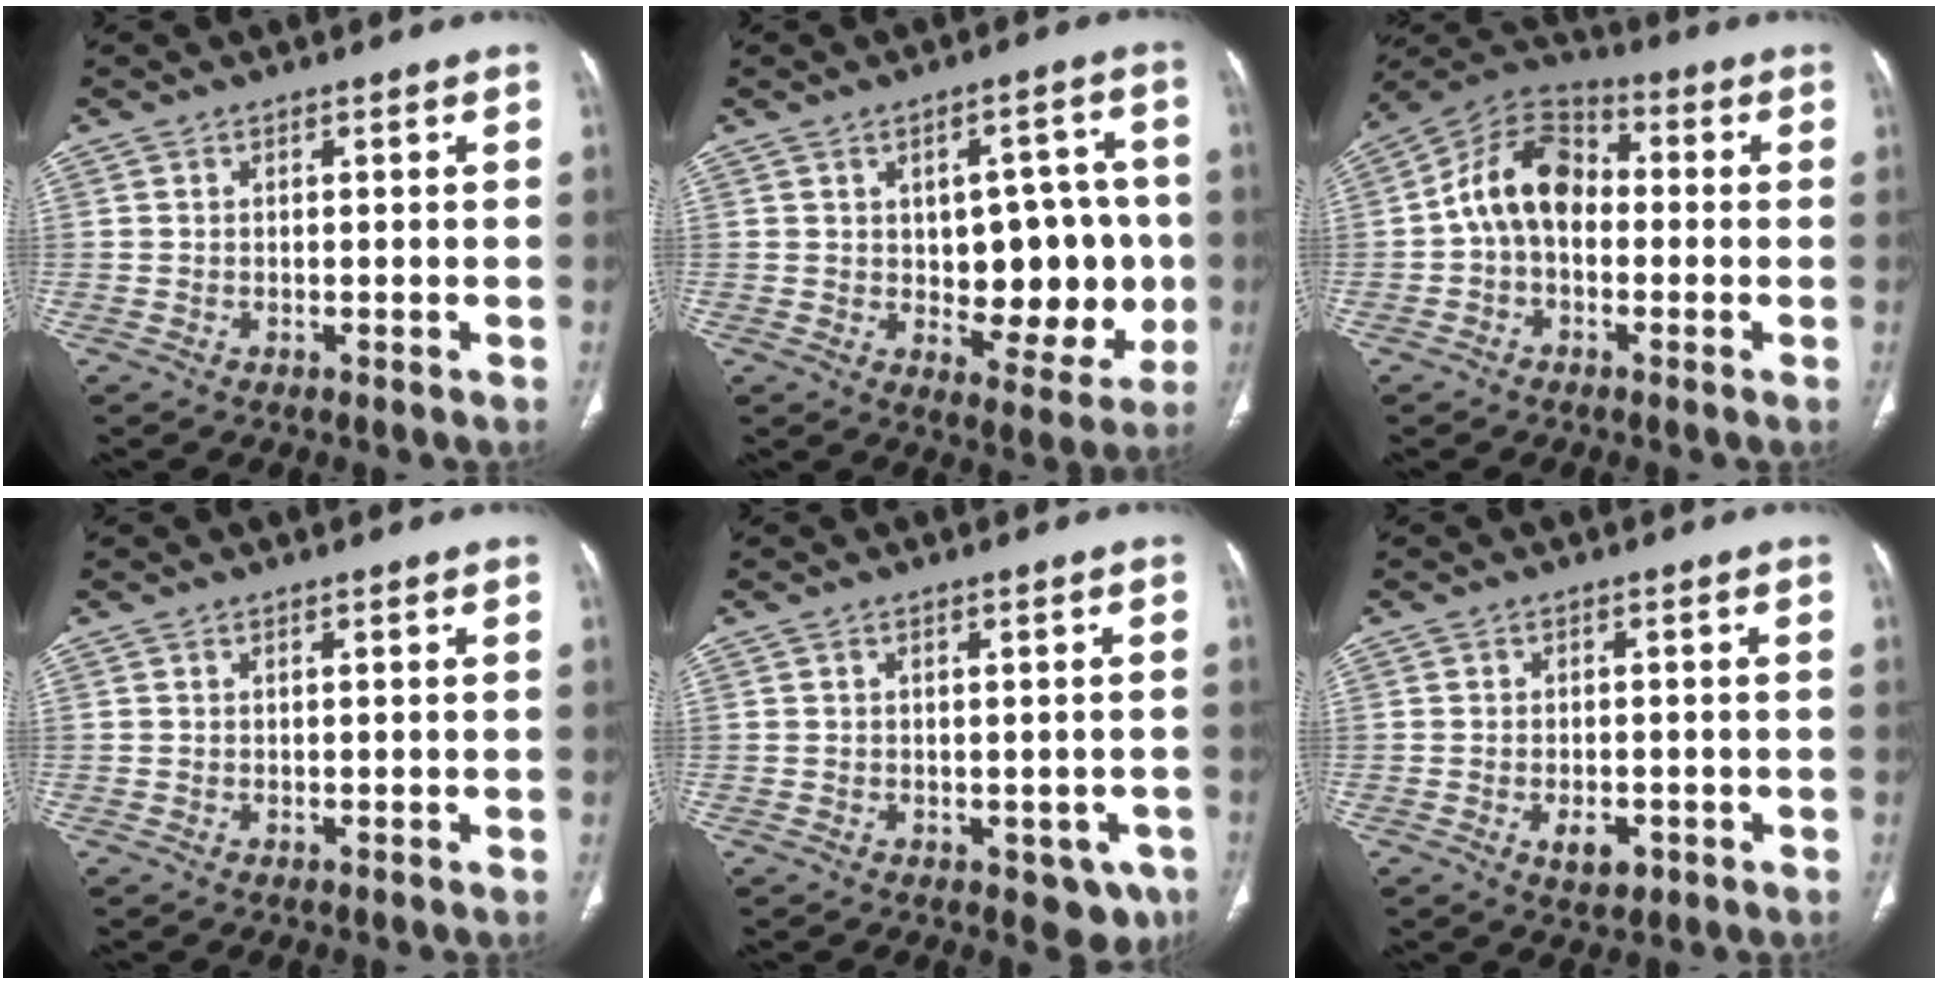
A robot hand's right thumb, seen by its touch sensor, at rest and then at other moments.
{"total": 15.9, "force": [-0.7, 8.9, 13.1], "torque": [-0.116, 0.009, 0.005]}
{"total": 12.0, "force": [-0.7, 8.4, 8.5], "torque": [-0.130, 0.036, -0.031]}
{"total": 0.0}
{"total": 4.8, "force": [-1.7, 3.1, 3.2], "torque": [-0.009, 0.001, -0.014]}
{"total": 4.2, "force": [-1.6, 2.4, 3.0], "torque": [-0.041, 0.005, -0.017]}